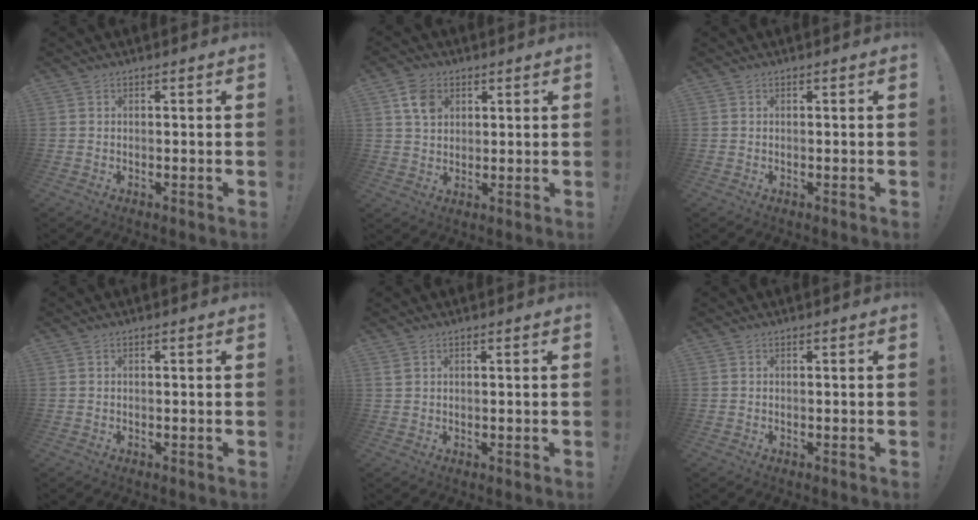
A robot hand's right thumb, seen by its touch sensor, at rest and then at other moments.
{"total": 7.7, "force": [3.4, 5.9, 3.6], "torque": [-0.049, -0.005, 0.066]}
{"total": 0.0}
{"total": 0.6, "force": [-0.2, -0.1, 0.5], "torque": [-0.009, 0.000, -0.004]}
{"total": 1.1, "force": [0.7, 0.6, 0.5], "torque": [-0.010, 0.001, 0.015]}
{"total": 0.0}